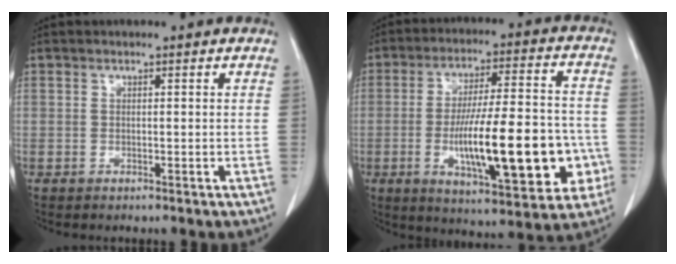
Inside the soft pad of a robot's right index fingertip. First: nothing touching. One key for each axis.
{"total": 20.4, "fx": -4.7, "fy": 4.5, "fz": 19.3, "tx": -0.290, "ty": 0.009, "tz": -0.060}